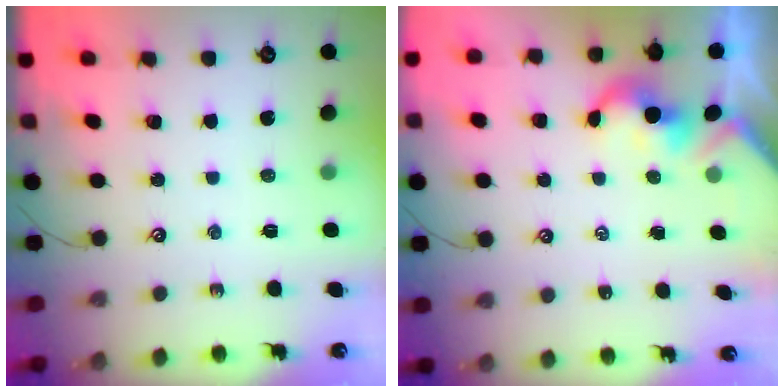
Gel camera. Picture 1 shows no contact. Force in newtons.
{"total": 2.0, "press": 2.0, "slide": 0.2}